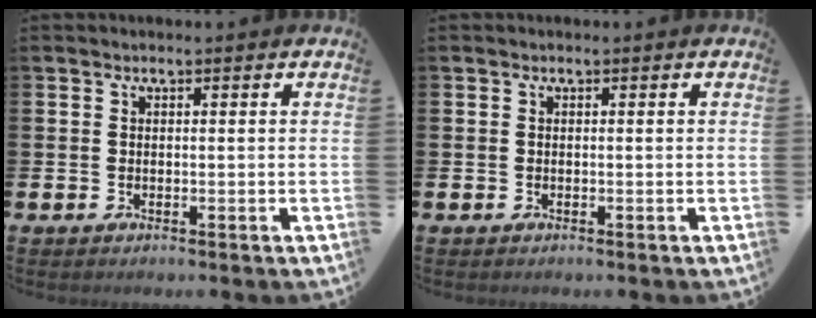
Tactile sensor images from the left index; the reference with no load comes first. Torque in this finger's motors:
{"motor_torque": [0.00, 0.00, 0.00, 0.01]}